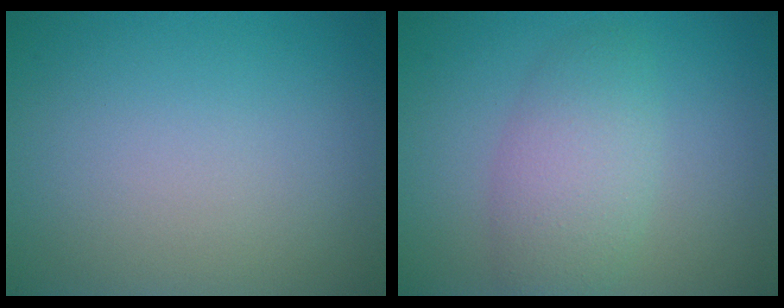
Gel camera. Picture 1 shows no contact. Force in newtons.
{"total": 4.2, "press": 4.2, "slide": 0.3}